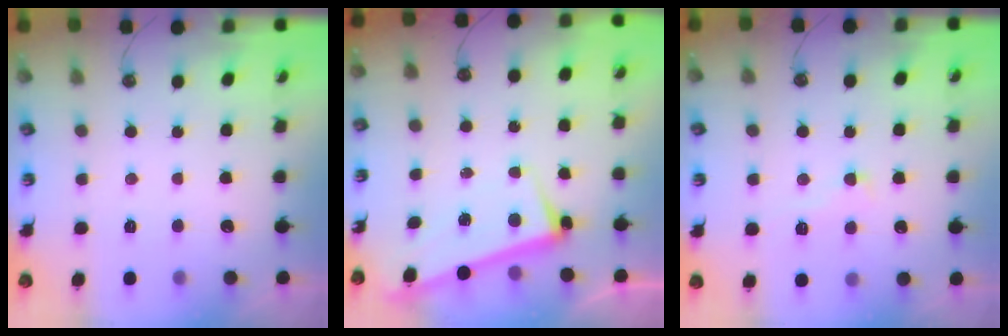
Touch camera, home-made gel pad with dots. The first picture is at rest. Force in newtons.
{"total": 2.6, "press": 2.4, "slide": 0.9}
{"total": 1.0, "press": 0.4, "slide": 0.9}